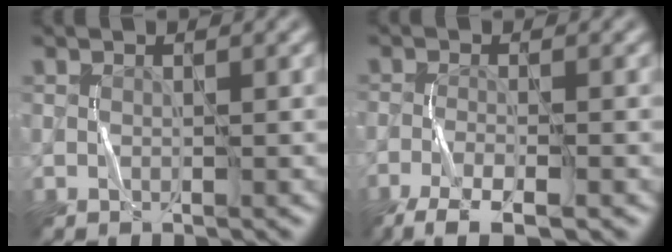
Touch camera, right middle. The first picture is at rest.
{"total": 5.2, "force": [-3.8, 1.1, 3.4], "torque": [-0.067, -0.009, -0.074]}